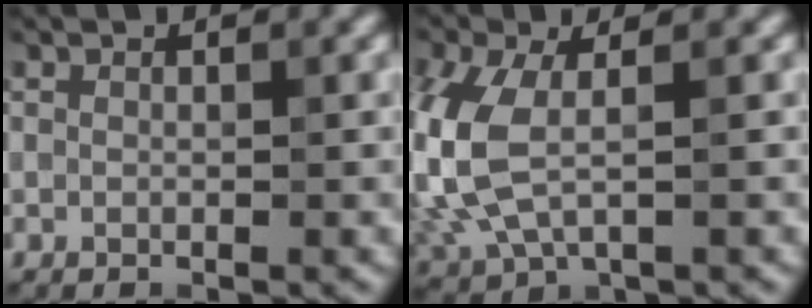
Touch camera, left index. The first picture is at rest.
{"total": 7.4, "force": [0.0, 4.2, 6.1], "torque": [-0.173, -0.005, 0.000]}